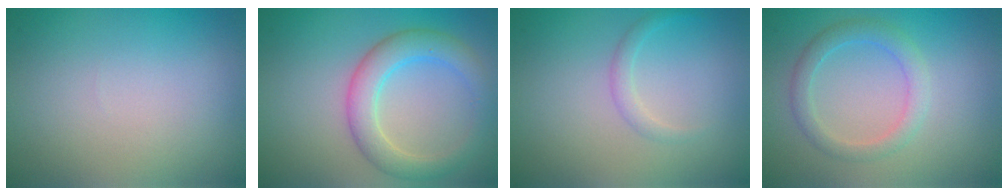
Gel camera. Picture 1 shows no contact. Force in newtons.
{"total": 4.3, "press": 4.3, "slide": 0.3}
{"total": 1.1, "press": 1.1, "slide": 0.1}
{"total": 2.5, "press": 2.5, "slide": 0.1}